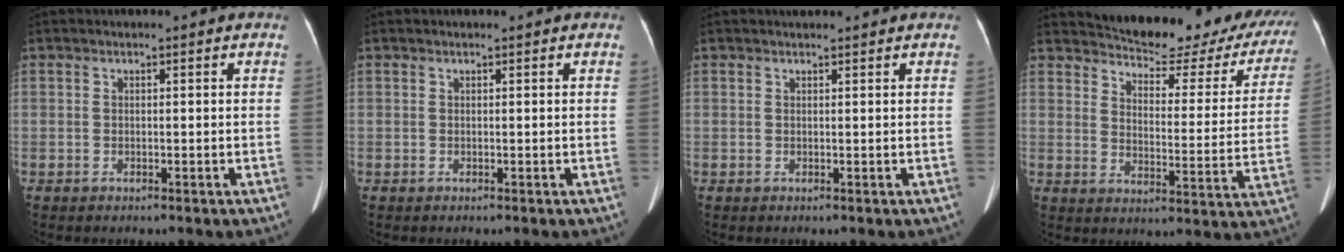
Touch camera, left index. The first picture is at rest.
{"total": 0.0}
{"total": 1.7, "force": [1.6, 0.3, 0.5], "torque": [-0.010, 0.017, 0.024]}
{"total": 22.6, "force": [20.2, 6.5, 7.9], "torque": [-0.090, -0.037, 0.232]}